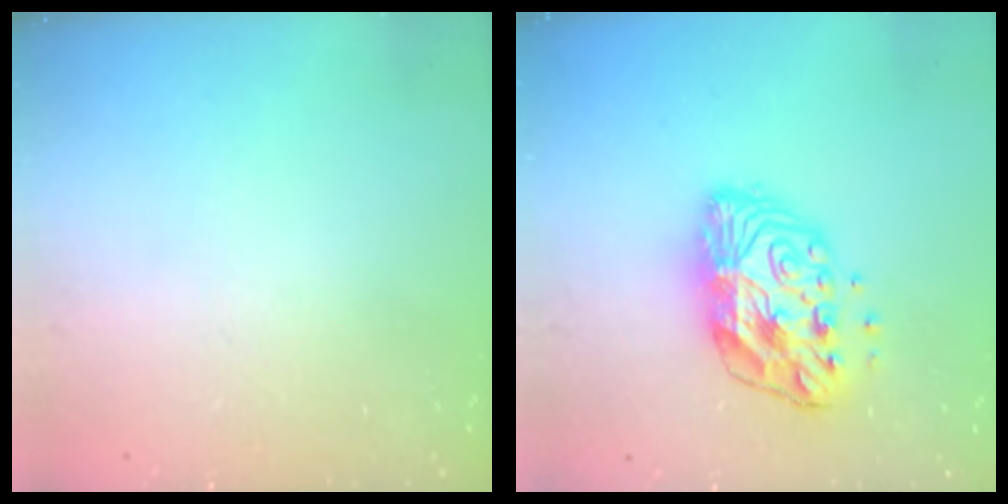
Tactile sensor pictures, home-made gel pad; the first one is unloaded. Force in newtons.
{"total": 12.5, "press": 12.5, "slide": 0.9}